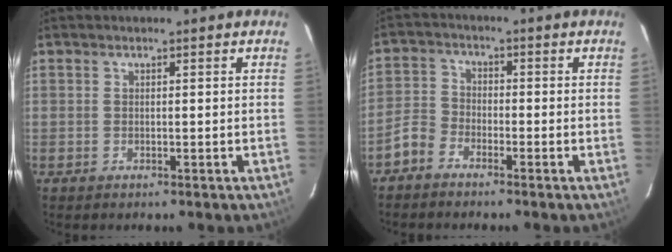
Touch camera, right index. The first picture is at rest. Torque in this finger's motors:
{"motor_torque": [-0.49, -0.45, -0.53, -0.21]}